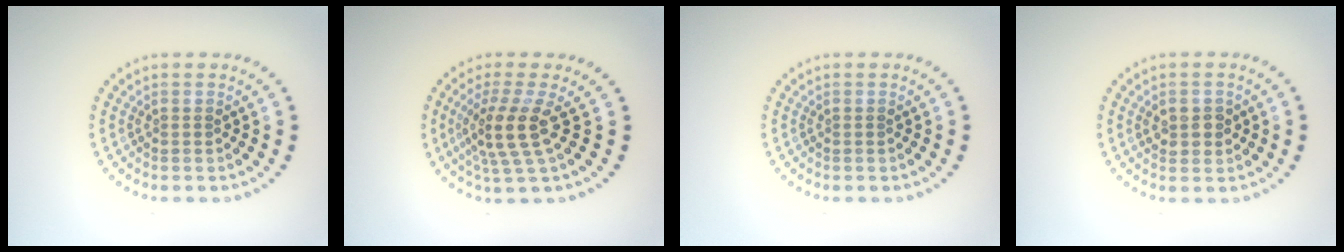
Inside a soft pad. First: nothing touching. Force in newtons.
{"total": 4.0, "press": 2.9, "slide": 2.6}
{"total": 0.0}
{"total": 1.9, "press": 1.9, "slide": 0.3}